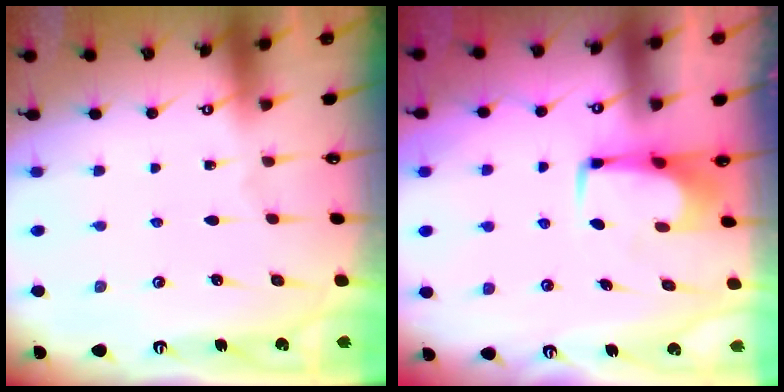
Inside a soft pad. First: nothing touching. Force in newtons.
{"total": 1.6, "press": 1.4, "slide": 0.7}